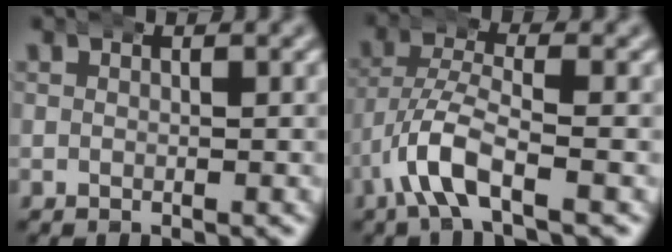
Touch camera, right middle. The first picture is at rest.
{"total": 4.5, "force": [-1.7, 1.6, 3.9], "torque": [-0.103, -0.018, -0.018]}